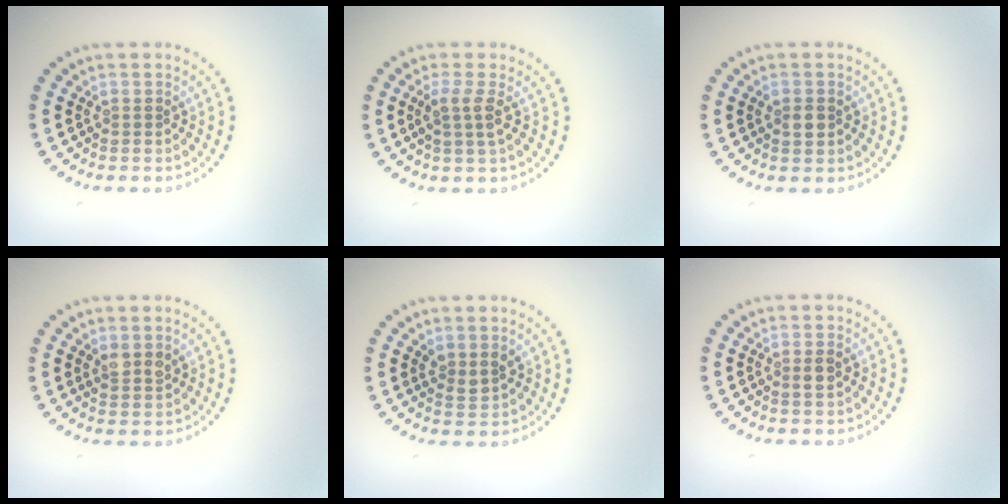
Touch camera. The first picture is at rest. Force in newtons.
{"total": 1.9, "press": 1.6, "slide": 1.1}
{"total": 1.8, "press": 1.8, "slide": 0.1}
{"total": 1.5, "press": 1.5, "slide": 0.5}
{"total": 1.6, "press": 1.3, "slide": 0.9}
{"total": 1.1, "press": 1.0, "slide": 0.3}